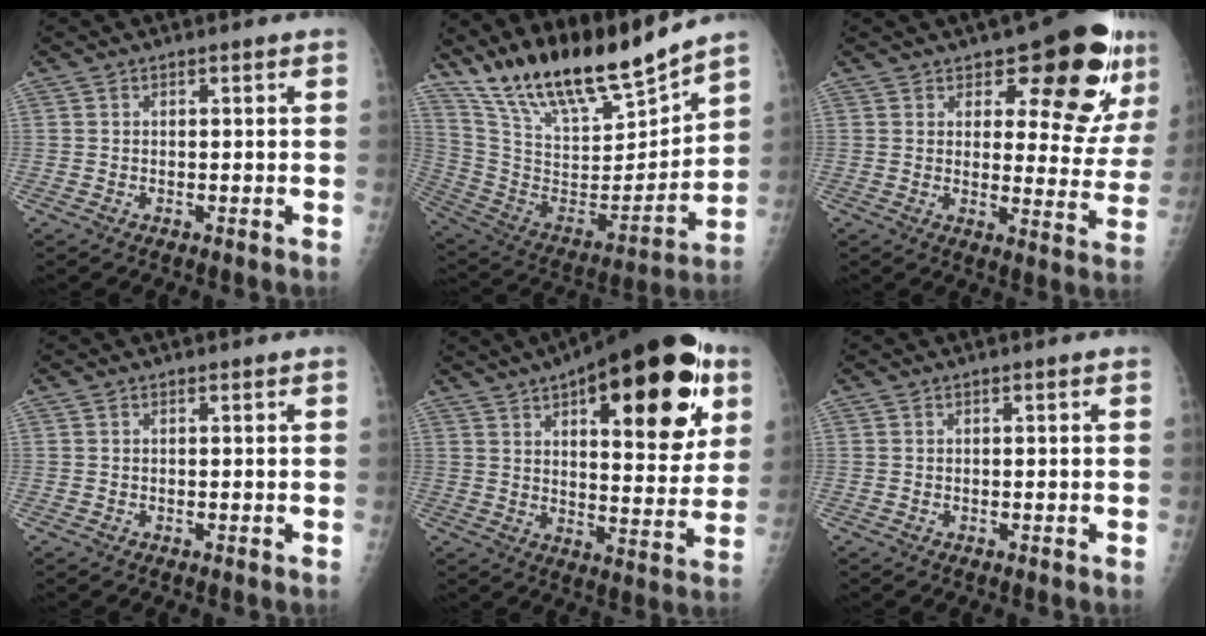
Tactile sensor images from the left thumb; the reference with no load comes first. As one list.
[{"total": 21.3, "force": [18.5, 4.2, 9.8], "torque": [-0.141, -0.102, 0.337]}, {"total": 16.0, "force": [9.1, 6.5, 11.4], "torque": [-0.098, -0.054, 0.118]}, {"total": 0.0}, {"total": 28.4, "force": [12.6, 11.0, 22.9], "torque": [-0.289, -0.015, 0.179]}, {"total": 0.0}]